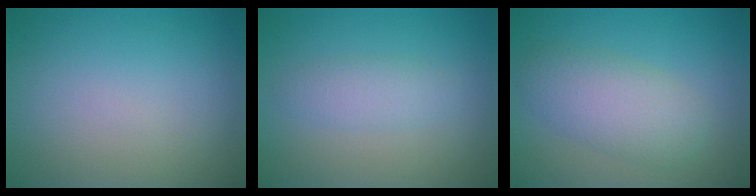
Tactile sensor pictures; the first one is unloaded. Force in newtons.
{"total": 1.9, "press": 1.9, "slide": 0.1}
{"total": 4.6, "press": 4.6, "slide": 0.1}